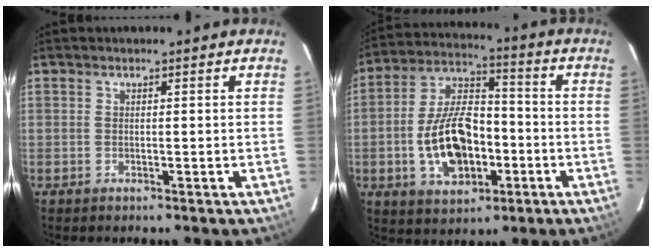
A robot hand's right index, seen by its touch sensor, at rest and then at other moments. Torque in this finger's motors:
{"motor_torque": [1.36, -0.78, 0.42, 0.14]}